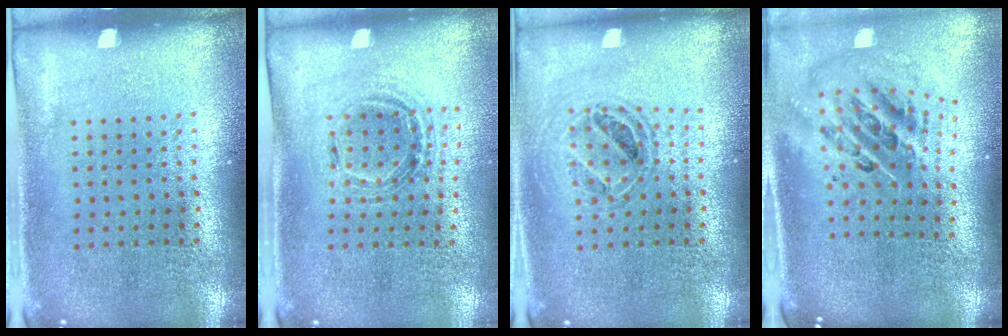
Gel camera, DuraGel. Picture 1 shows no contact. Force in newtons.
{"total": 1.0, "press": 1.0, "slide": 0.1}
{"total": 0.8, "press": 0.8, "slide": 0.0}
{"total": 2.7, "press": 1.9, "slide": 2.0}